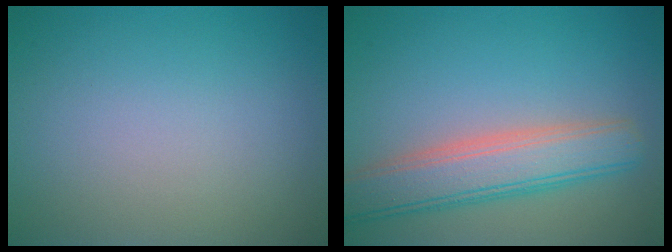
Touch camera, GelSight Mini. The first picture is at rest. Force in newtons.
{"total": 5.9, "press": 5.9, "slide": 0.6}